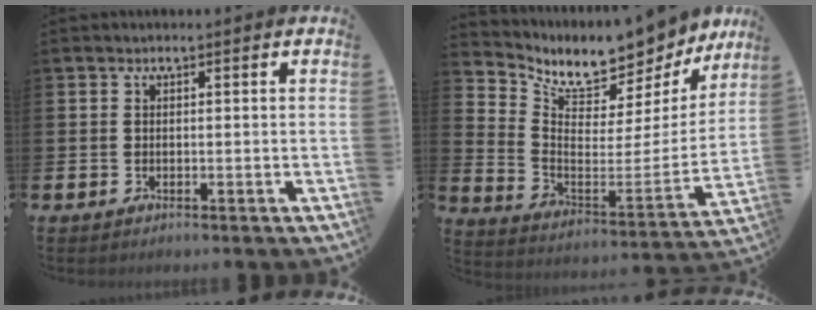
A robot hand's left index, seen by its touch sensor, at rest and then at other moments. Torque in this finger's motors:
{"motor_torque": [1.13, -1.01, 0.15, 0.02]}